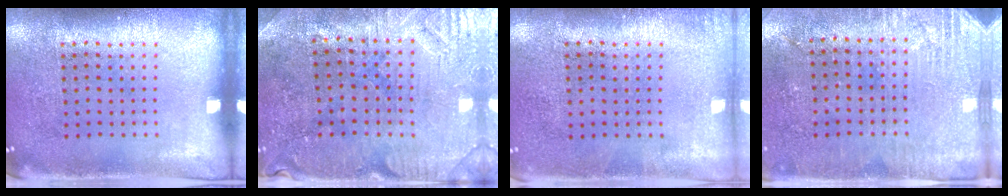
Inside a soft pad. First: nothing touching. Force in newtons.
{"total": 0.9, "press": 0.8, "slide": 0.4}
{"total": 0.7, "press": 0.7, "slide": 0.1}
{"total": 2.9, "press": 2.7, "slide": 1.1}